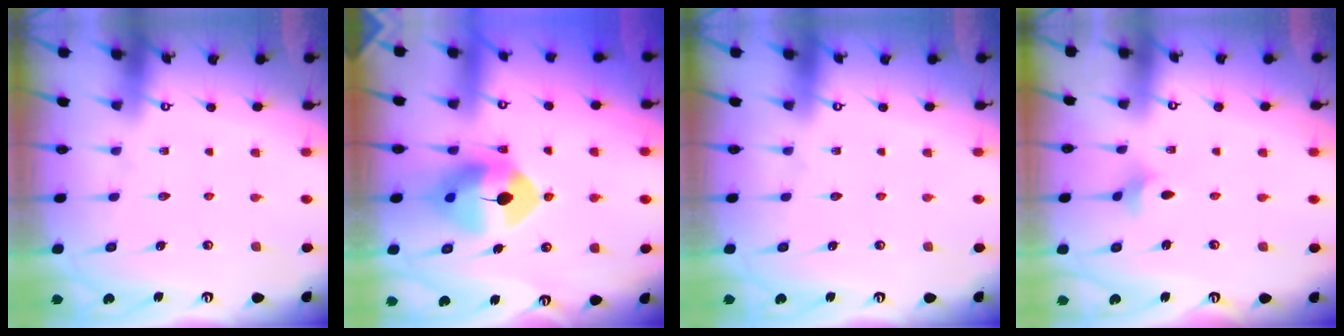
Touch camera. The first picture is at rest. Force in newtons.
{"total": 11.0, "press": 10.8, "slide": 1.9}
{"total": 0.0}
{"total": 2.4, "press": 2.3, "slide": 0.4}